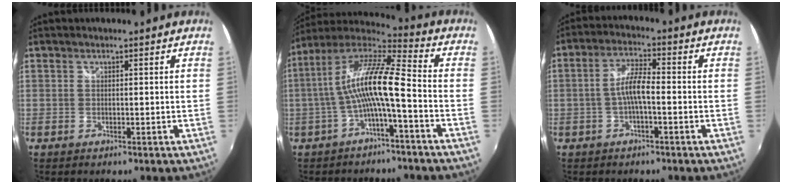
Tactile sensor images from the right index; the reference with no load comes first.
{"total": 12.9, "force": [-2.5, 1.5, 12.6], "torque": [-0.247, 0.017, -0.049]}
{"total": 6.5, "force": [-2.1, 1.3, 6.0], "torque": [-0.130, 0.015, -0.039]}